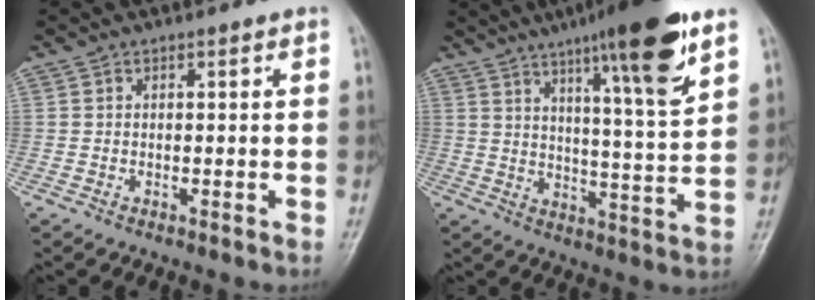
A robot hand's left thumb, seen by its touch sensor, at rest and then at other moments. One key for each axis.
{"total": 17.6, "fx": 10.4, "fy": 2.1, "fz": 14.0, "tx": -0.200, "ty": -0.049, "tz": 0.158}